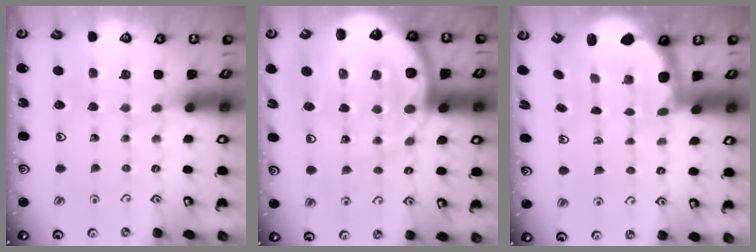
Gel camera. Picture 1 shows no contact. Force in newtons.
{"total": 13.5, "press": 13.4, "slide": 1.6}
{"total": 2.3, "press": 2.0, "slide": 1.2}